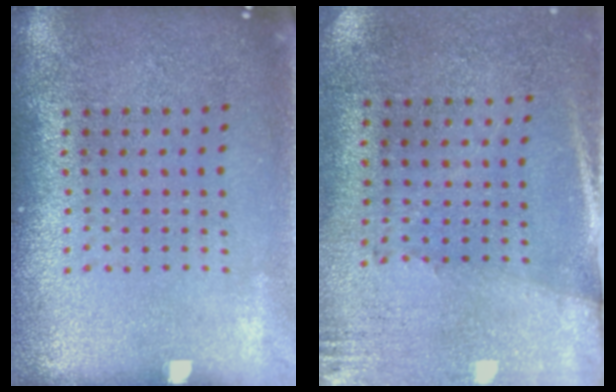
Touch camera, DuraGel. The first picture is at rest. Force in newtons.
{"total": 2.7, "press": 2.4, "slide": 1.4}